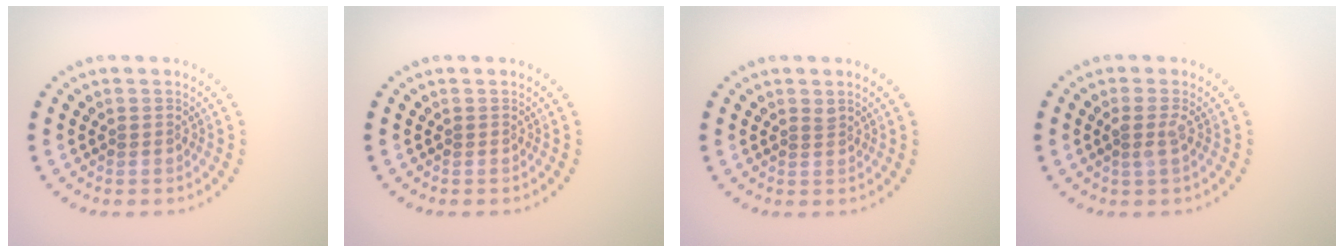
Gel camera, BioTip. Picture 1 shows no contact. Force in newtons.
{"total": 0.0}
{"total": 0.6, "press": 0.4, "slide": 0.5}
{"total": 1.3, "press": 1.0, "slide": 0.8}